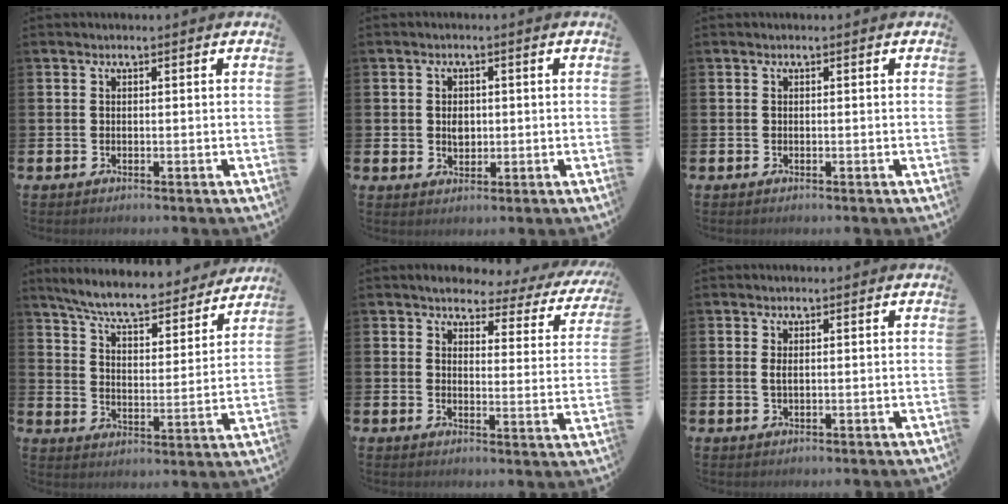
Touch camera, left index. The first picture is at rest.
{"total": 2.4, "force": [0.5, 2.0, 1.3], "torque": [-0.005, -0.001, 0.002]}
{"total": 0.0}
{"total": 7.8, "force": [7.2, 0.9, 2.9], "torque": [-0.085, -0.050, 0.123]}
{"total": 3.0, "force": [2.7, 1.3, 0.6], "torque": [-0.024, -0.025, 0.036]}
{"total": 1.1, "force": [0.3, 0.4, 1.0], "torque": [-0.018, 0.003, 0.003]}